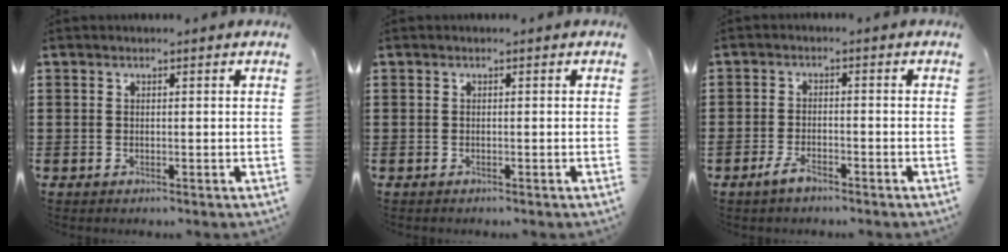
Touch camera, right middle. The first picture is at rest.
{"total": 0.0}
{"total": 3.0, "force": [-2.1, 1.0, 1.9], "torque": [-0.048, 0.001, -0.044]}